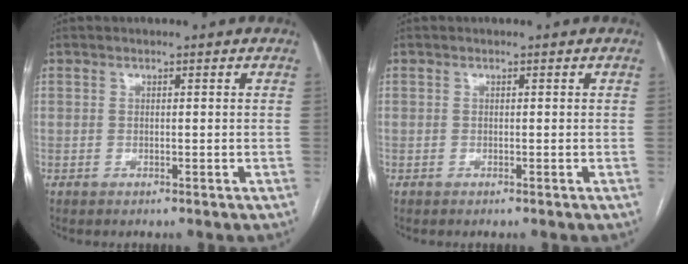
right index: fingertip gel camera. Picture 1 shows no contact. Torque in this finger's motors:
{"motor_torque": [-0.15, 0.15, -0.04, -0.05]}